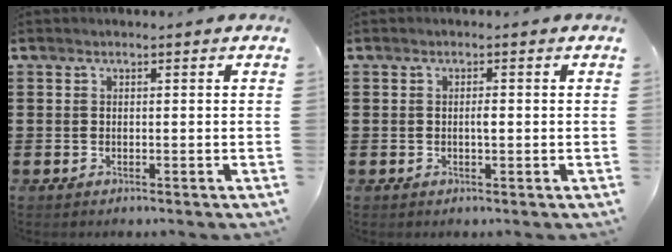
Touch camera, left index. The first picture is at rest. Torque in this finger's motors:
{"motor_torque": [0.11, 0.05, 0.07, 0.02]}